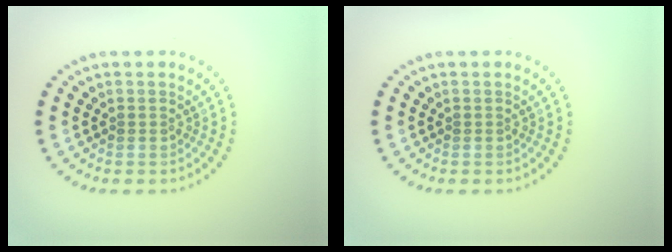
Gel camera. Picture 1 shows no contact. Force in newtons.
{"total": 0.0}